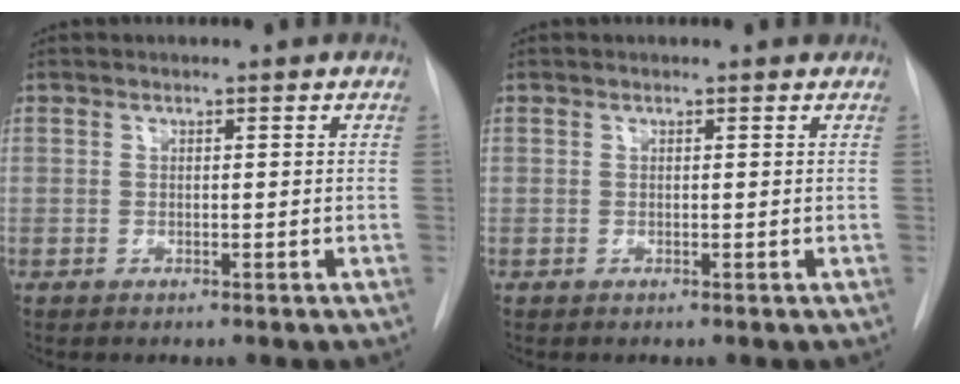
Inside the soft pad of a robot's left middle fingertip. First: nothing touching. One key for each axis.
{"total": 0.7, "fx": 0.6, "fy": 0.2, "fz": 0.1, "tx": -0.007, "ty": 0.007, "tz": 0.005}